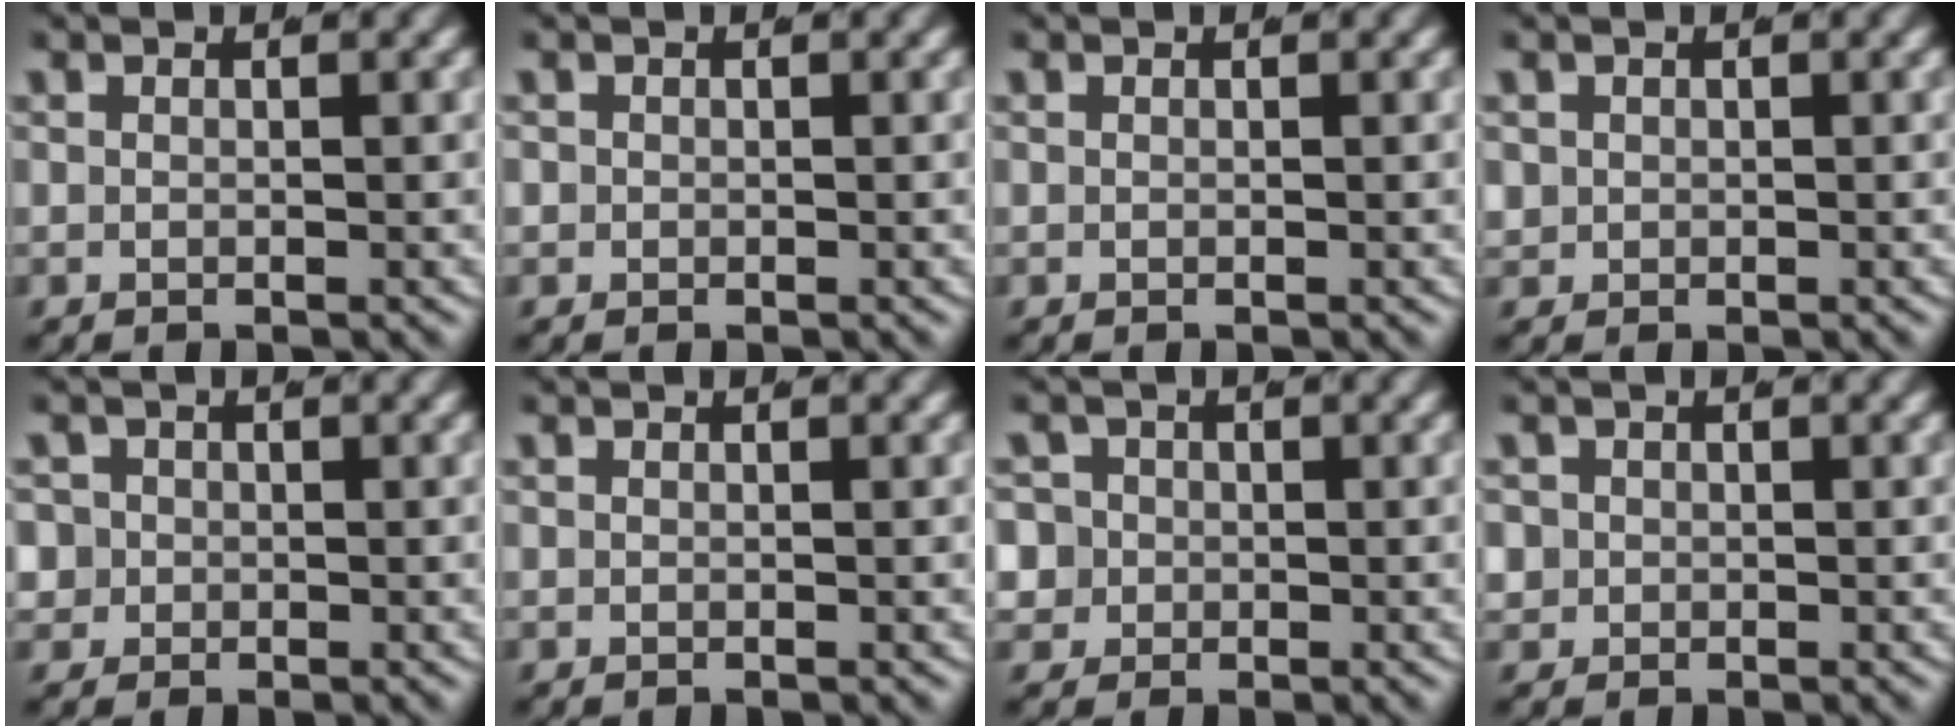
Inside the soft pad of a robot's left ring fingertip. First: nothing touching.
{"total": 0.7, "force": [0.0, 0.6, 0.1], "torque": [-0.003, -0.004, 0.000]}
{"total": 0.0}
{"total": 1.5, "force": [0.0, 1.4, 0.4], "torque": [-0.019, -0.012, 0.007]}
{"total": 3.6, "force": [-0.3, 3.5, 1.0], "torque": [-0.033, -0.018, -0.001]}
{"total": 0.0}
{"total": 4.8, "force": [-0.5, 4.6, 1.5], "torque": [-0.043, -0.022, -0.005]}
{"total": 2.4, "force": [-0.2, 2.3, 0.5], "torque": [-0.022, -0.014, 0.001]}